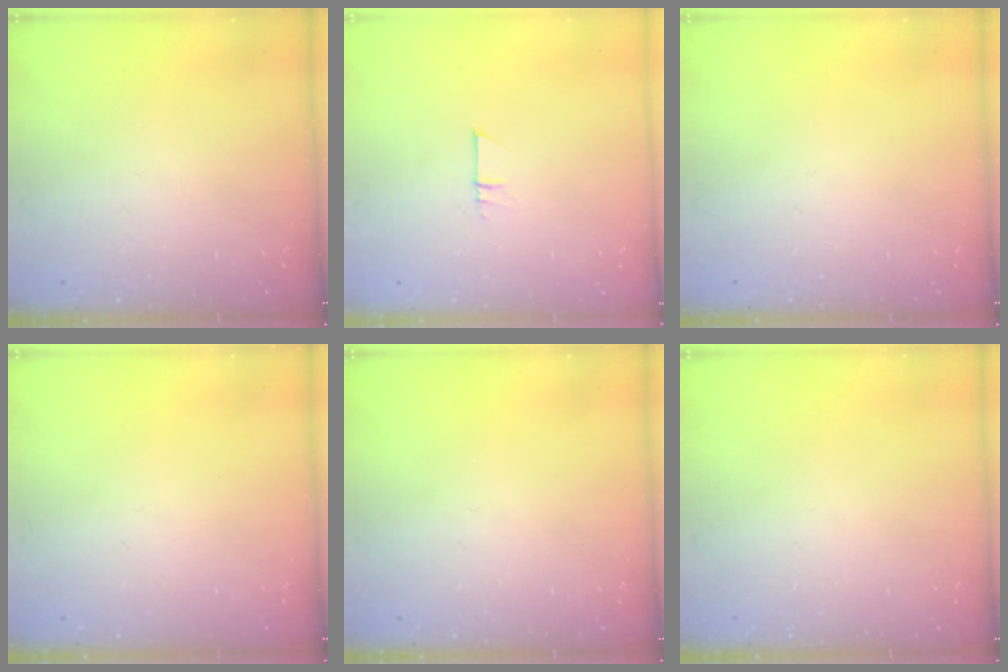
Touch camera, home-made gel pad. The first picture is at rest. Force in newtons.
{"total": 4.6, "press": 4.6, "slide": 0.4}
{"total": 0.0}
{"total": 0.0}
{"total": 0.0}
{"total": 0.0}